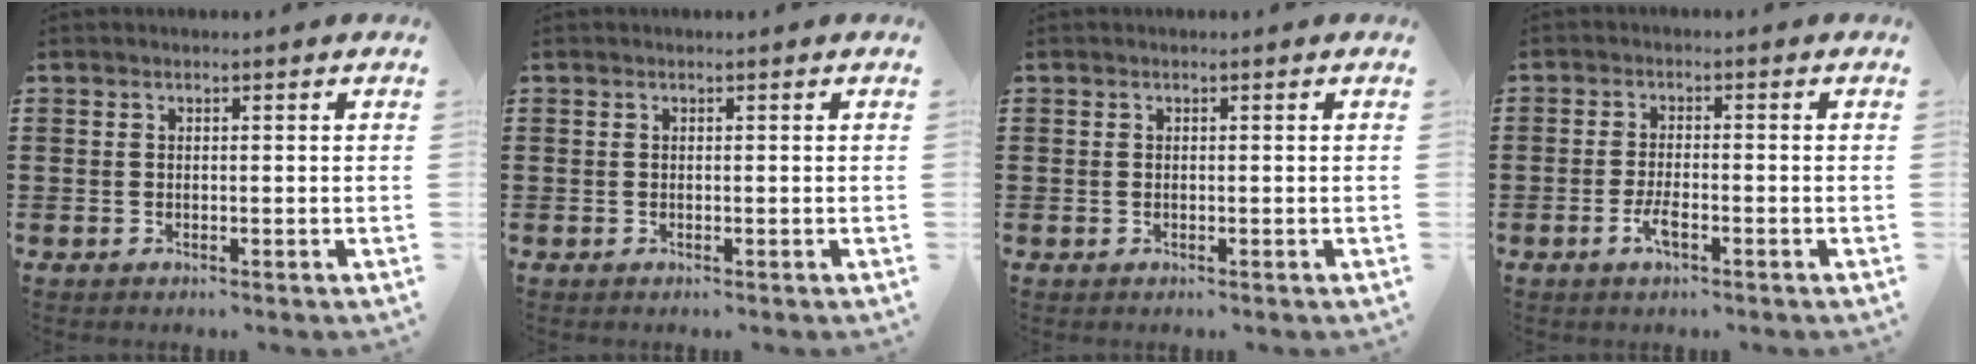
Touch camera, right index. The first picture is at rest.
{"total": 0.0}
{"total": 0.0}
{"total": 3.1, "force": [-1.5, 0.9, 2.5], "torque": [-0.056, -0.003, -0.032]}